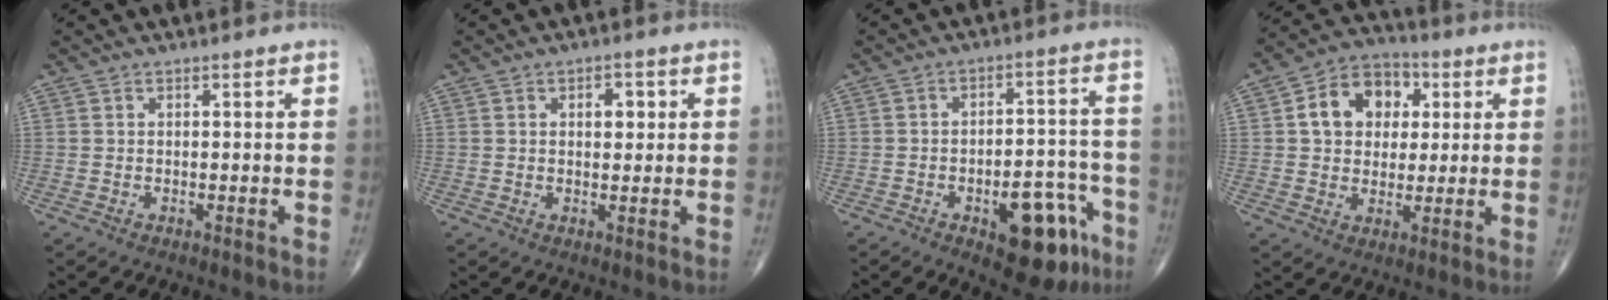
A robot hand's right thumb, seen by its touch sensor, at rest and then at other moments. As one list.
[{"total": 3.6, "force": [1.0, 2.1, 2.7], "torque": [-0.026, -0.001, 0.012]}, {"total": 17.0, "force": [-8.4, 7.2, 12.9], "torque": [-0.129, 0.064, -0.102]}, {"total": 12.4, "force": [2.9, 9.5, 7.5], "torque": [-0.087, 0.009, 0.039]}]